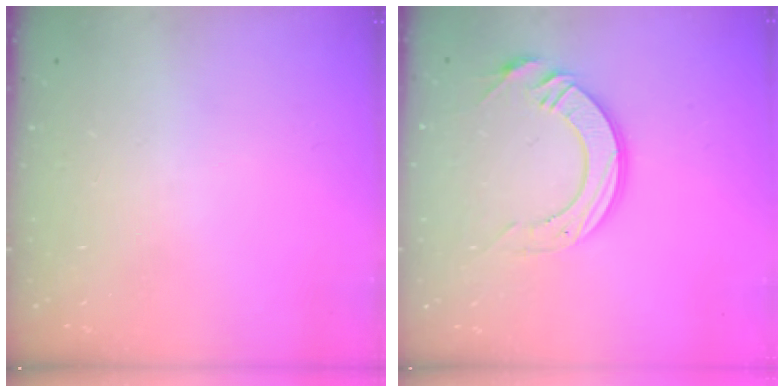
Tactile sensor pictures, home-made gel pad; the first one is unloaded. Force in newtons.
{"total": 12.8, "press": 12.7, "slide": 1.2}